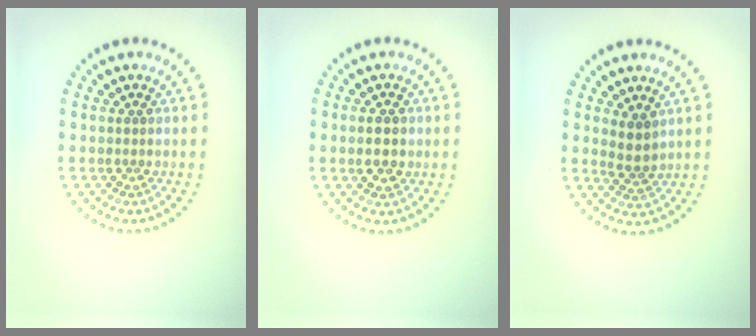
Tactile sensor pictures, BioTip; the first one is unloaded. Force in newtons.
{"total": 2.9, "press": 2.9, "slide": 0.2}
{"total": 2.2, "press": 1.7, "slide": 1.4}